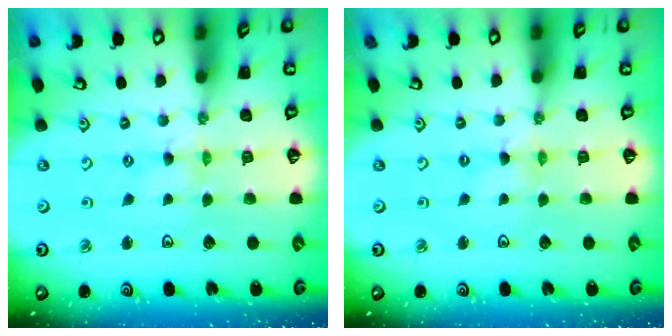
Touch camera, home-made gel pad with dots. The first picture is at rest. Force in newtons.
{"total": 0.0}